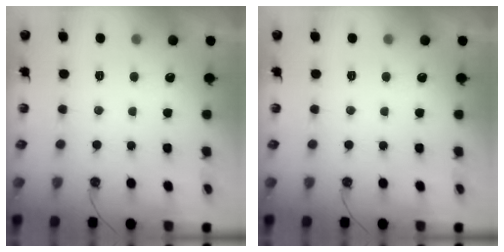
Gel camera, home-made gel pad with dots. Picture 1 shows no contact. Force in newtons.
{"total": 0.0}